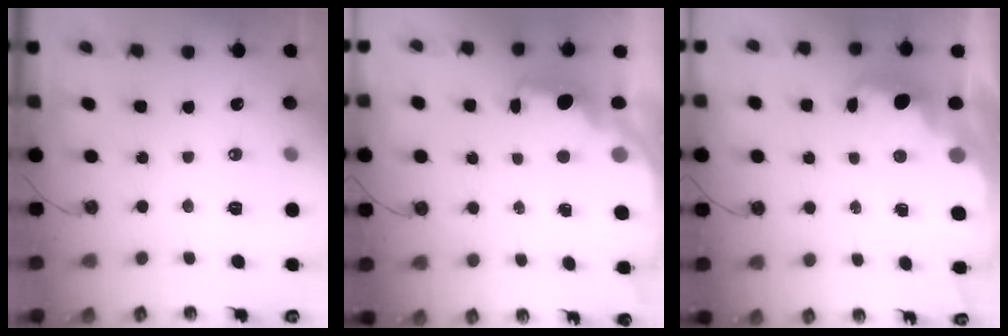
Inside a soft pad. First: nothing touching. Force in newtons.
{"total": 2.3, "press": 2.2, "slide": 0.7}
{"total": 2.6, "press": 2.6, "slide": 0.5}